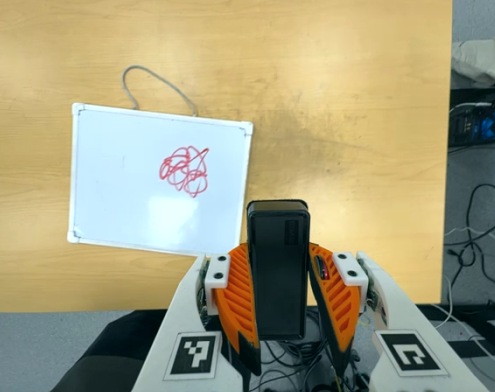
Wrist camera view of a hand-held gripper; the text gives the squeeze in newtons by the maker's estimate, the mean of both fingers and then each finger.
{"total": 4.1, "left": 2.8, "right": 5.4}